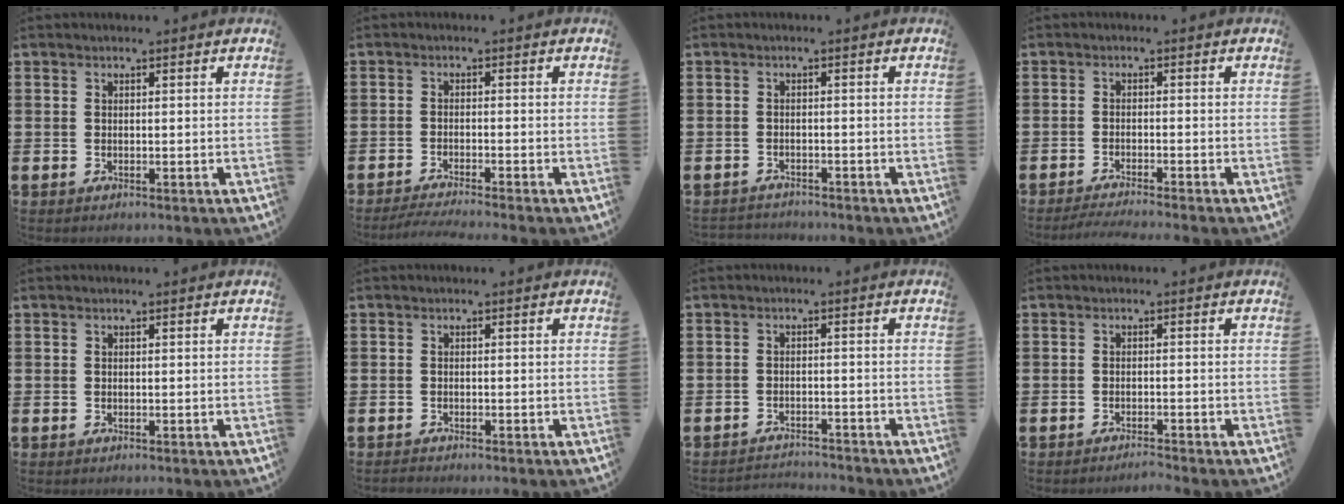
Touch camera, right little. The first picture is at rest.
{"total": 1.9, "force": [-1.6, -0.1, 1.0], "torque": [-0.015, 0.002, -0.031]}
{"total": 1.3, "force": [-1.3, 0.0, -0.2], "torque": [0.000, 0.003, -0.030]}
{"total": 1.1, "force": [-1.0, -0.1, 0.5], "torque": [-0.008, -0.001, -0.019]}
{"total": 0.0}
{"total": 0.5, "force": [-0.5, 0.0, 0.0], "torque": [0.000, -0.002, -0.011]}
{"total": 2.1, "force": [-2.1, 0.0, -0.2], "torque": [-0.002, 0.003, -0.045]}
{"total": 1.1, "force": [-1.0, -0.2, 0.1], "torque": [-0.002, 0.001, -0.021]}